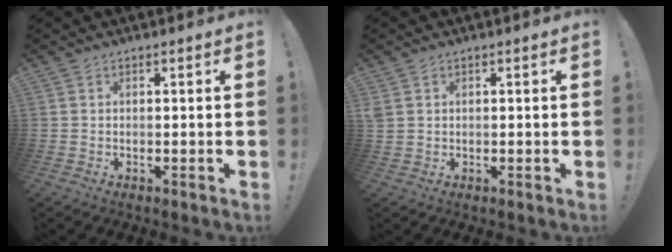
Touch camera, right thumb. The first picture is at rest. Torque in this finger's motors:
{"motor_torque": [0.13, 0.73, 0.44, 0.21, -0.08]}